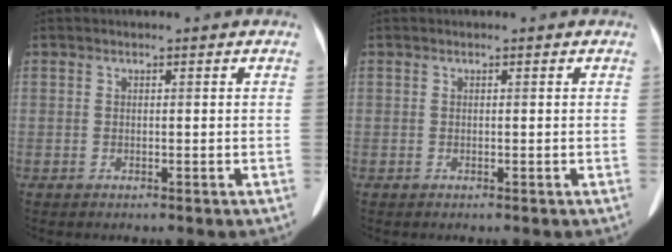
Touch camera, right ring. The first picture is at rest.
{"total": 0.0}